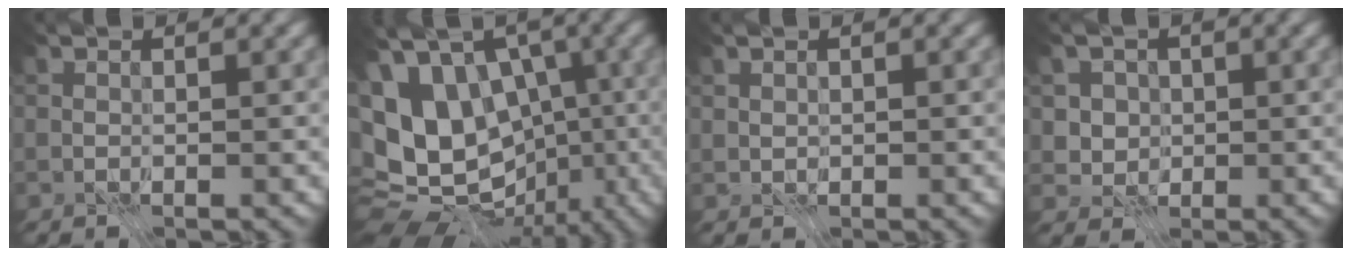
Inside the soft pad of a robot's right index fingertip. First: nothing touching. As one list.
[{"total": 14.2, "force": [1.2, 10.8, 9.2], "torque": [-0.170, 0.020, 0.032]}, {"total": 0.6, "force": [0.4, 0.4, 0.2], "torque": [-0.005, 0.000, 0.008]}, {"total": 2.9, "force": [0.5, 2.7, 0.8], "torque": [-0.019, -0.008, 0.014]}]